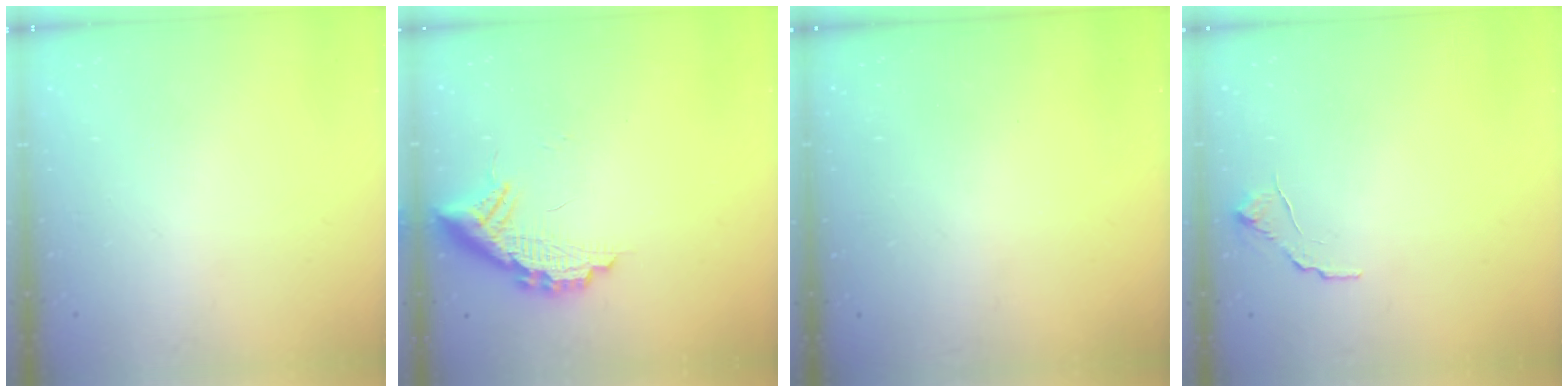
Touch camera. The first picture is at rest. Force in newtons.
{"total": 10.9, "press": 10.8, "slide": 0.9}
{"total": 3.2, "press": 3.2, "slide": 0.1}
{"total": 6.1, "press": 6.1, "slide": 0.5}